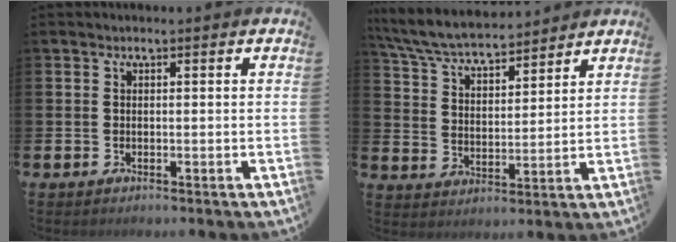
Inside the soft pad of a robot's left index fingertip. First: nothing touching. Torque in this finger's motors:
{"motor_torque": [0.52, -0.83, 0.73, 0.19]}